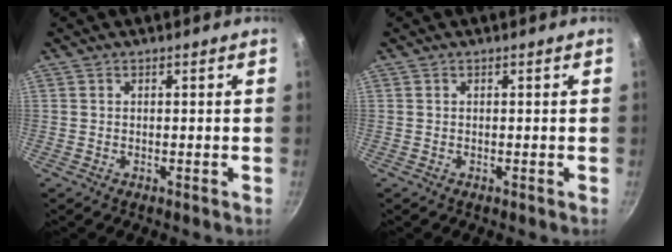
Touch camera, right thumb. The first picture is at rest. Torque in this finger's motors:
{"motor_torque": [-0.09, 0.04, 0.00, 0.00, 0.00]}